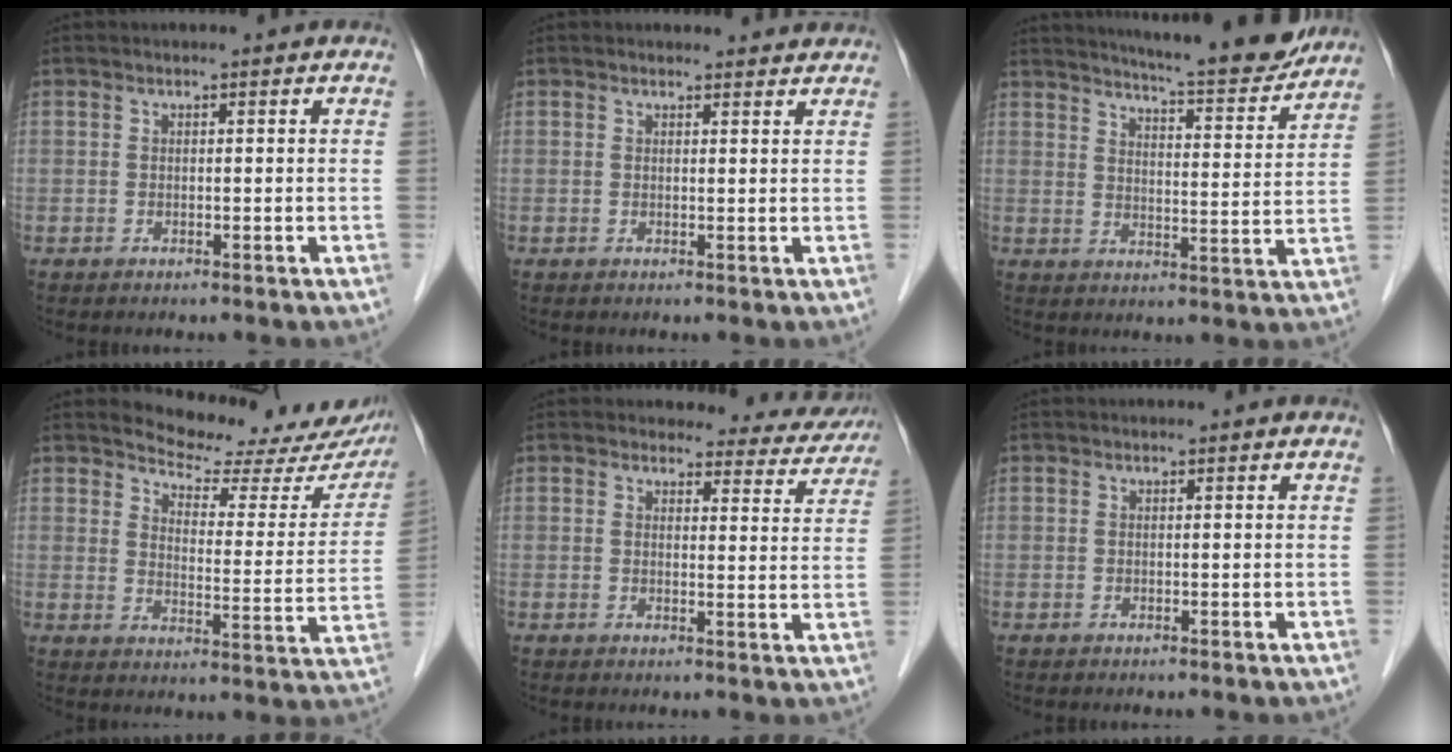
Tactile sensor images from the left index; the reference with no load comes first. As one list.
[{"total": 3.8, "force": [3.7, 0.8, 0.3], "torque": [-0.006, 0.006, 0.036]}, {"total": 15.8, "force": [14.6, 1.2, 5.8], "torque": [-0.090, -0.028, 0.191]}, {"total": 17.6, "force": [16.8, 4.0, 3.3], "torque": [-0.021, -0.068, 0.184]}, {"total": 8.6, "force": [8.2, 2.7, 0.4], "torque": [0.023, -0.020, 0.071]}, {"total": 0.0}]